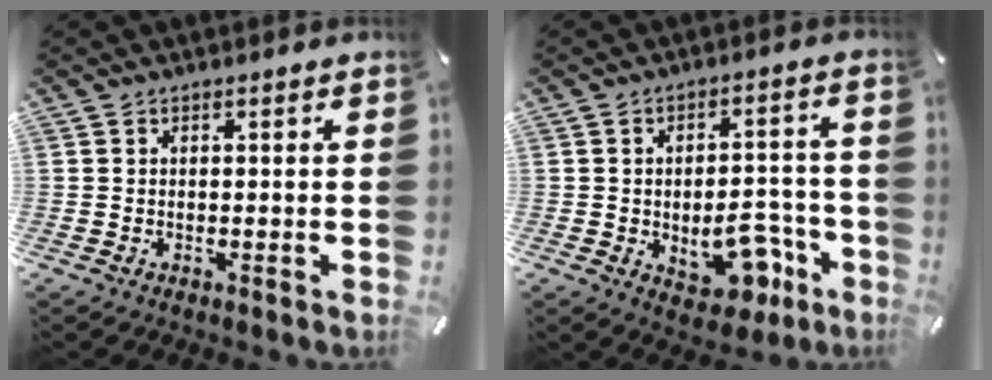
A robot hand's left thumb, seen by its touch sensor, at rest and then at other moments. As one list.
[{"total": 12.1, "force": [-4.0, 7.2, 8.9], "torque": [-0.114, 0.012, -0.061]}]